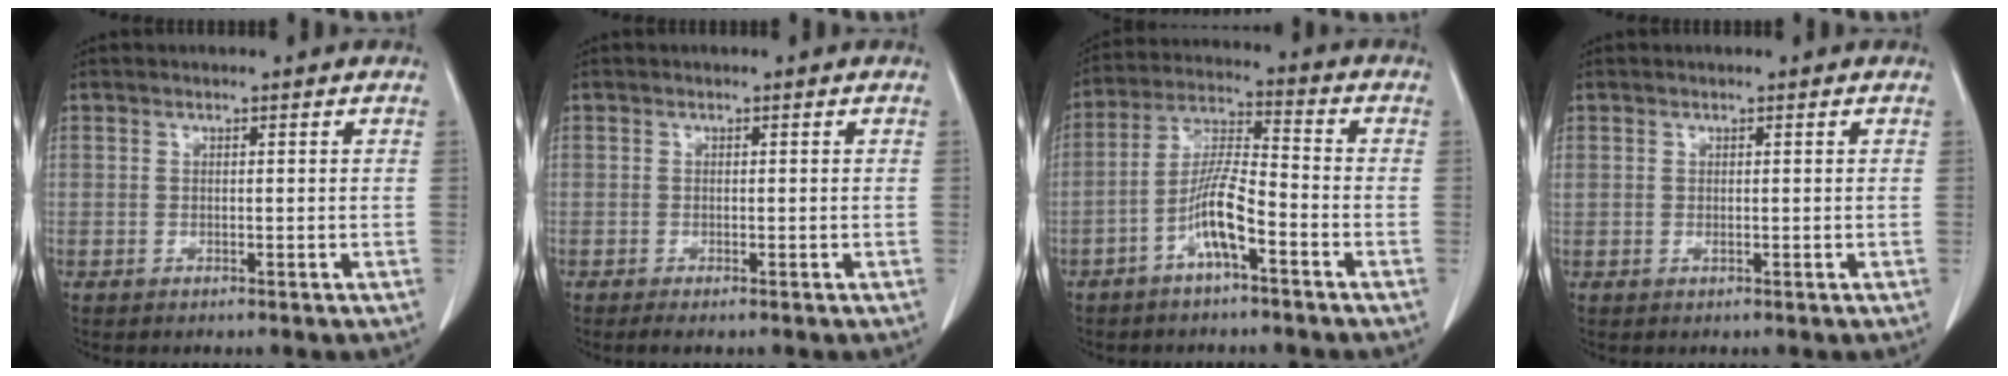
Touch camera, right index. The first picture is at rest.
{"total": 1.1, "force": [-0.8, 0.0, 0.7], "torque": [-0.009, -0.005, -0.013]}
{"total": 8.2, "force": [-3.9, 1.0, 7.1], "torque": [-0.151, 0.010, -0.075]}
{"total": 0.0}